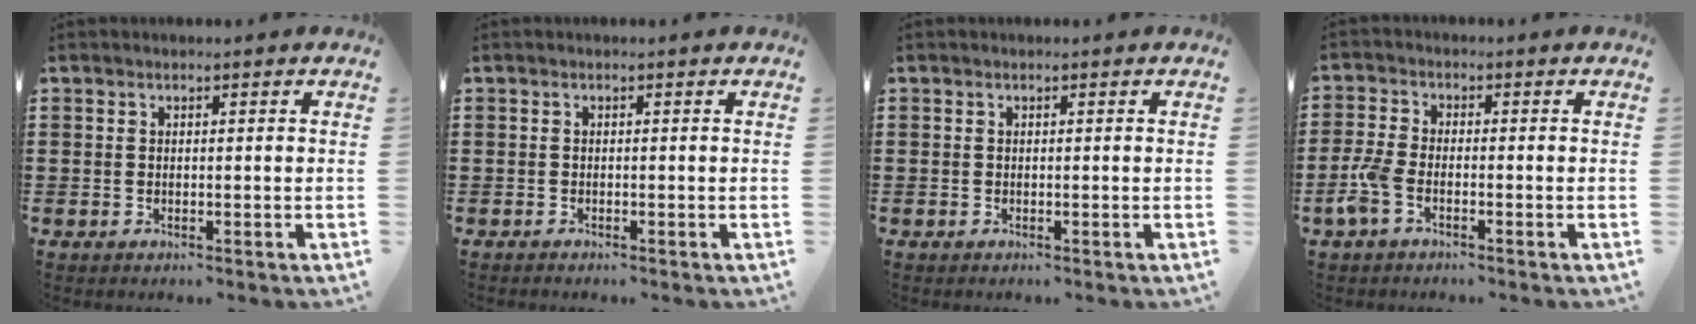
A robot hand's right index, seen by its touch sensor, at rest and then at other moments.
{"total": 0.5, "force": [-0.5, -0.1, -0.1], "torque": [0.001, -0.001, -0.010]}
{"total": 0.0}
{"total": 3.9, "force": [-2.0, 1.4, 3.0], "torque": [-0.087, -0.007, -0.045]}